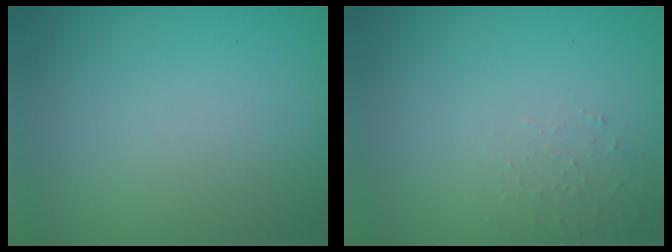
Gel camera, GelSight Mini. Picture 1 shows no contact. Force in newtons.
{"total": 1.1, "press": 1.0, "slide": 0.2}